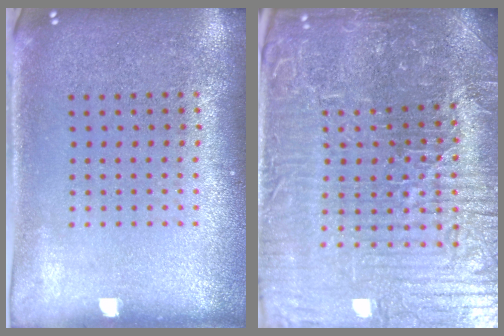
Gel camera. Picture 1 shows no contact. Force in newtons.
{"total": 6.2, "press": 5.8, "slide": 2.1}